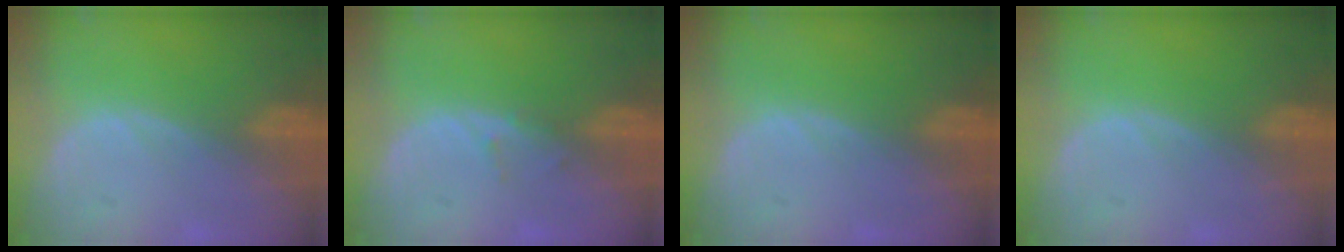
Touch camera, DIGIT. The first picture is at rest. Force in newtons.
{"total": 1.1, "press": 0.8, "slide": 0.7}
{"total": 0.0}
{"total": 0.0}